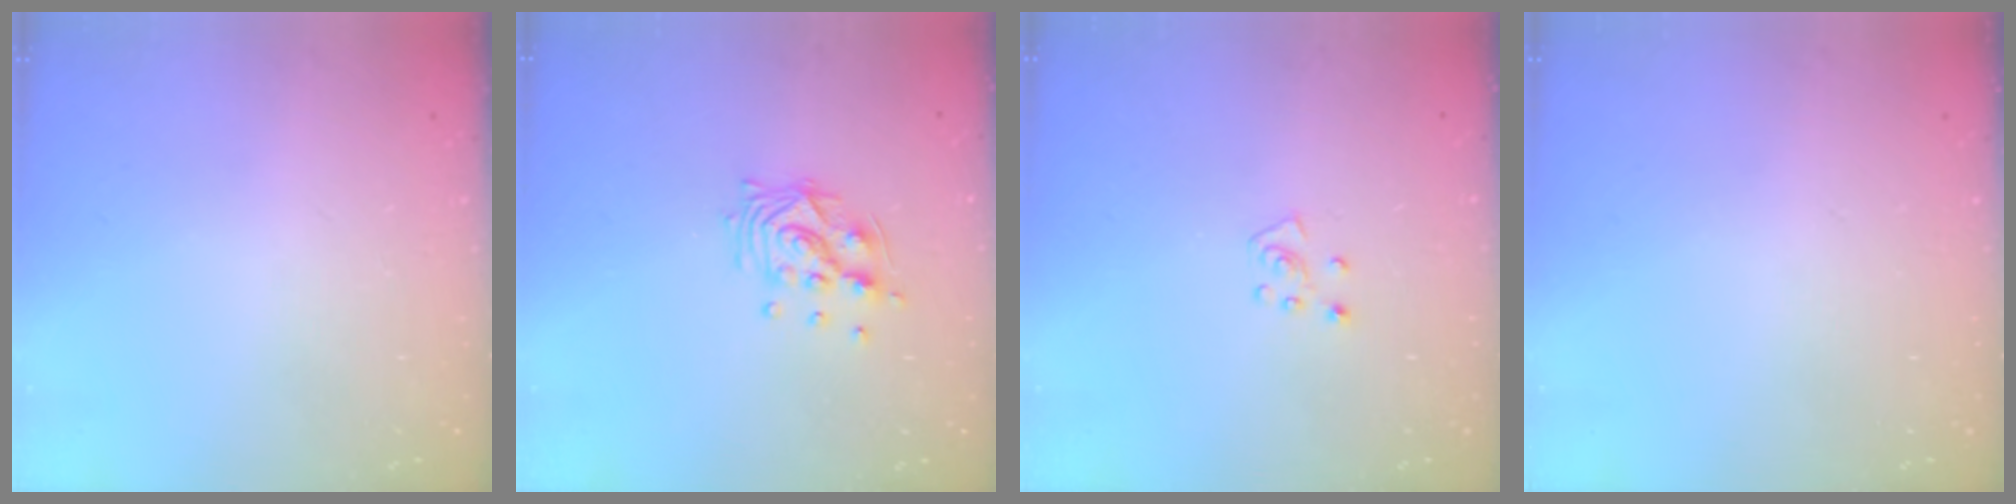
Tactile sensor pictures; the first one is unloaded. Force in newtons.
{"total": 10.6, "press": 10.6, "slide": 0.5}
{"total": 5.4, "press": 5.4, "slide": 0.6}
{"total": 0.0}